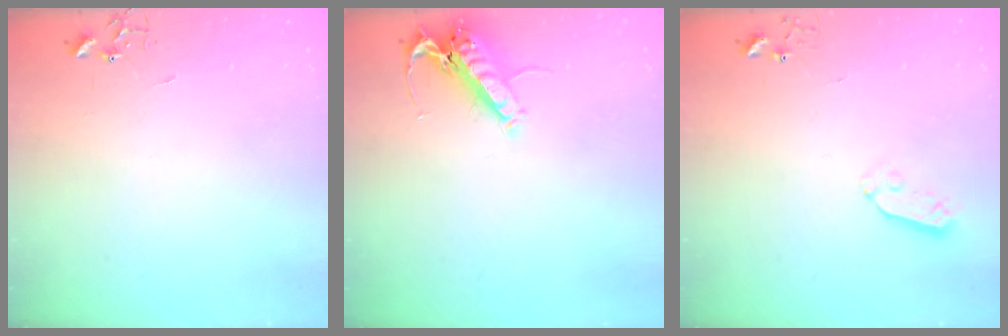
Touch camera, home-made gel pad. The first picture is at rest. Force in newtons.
{"total": 14.1, "press": 14.0, "slide": 1.8}
{"total": 3.7, "press": 3.7, "slide": 0.5}